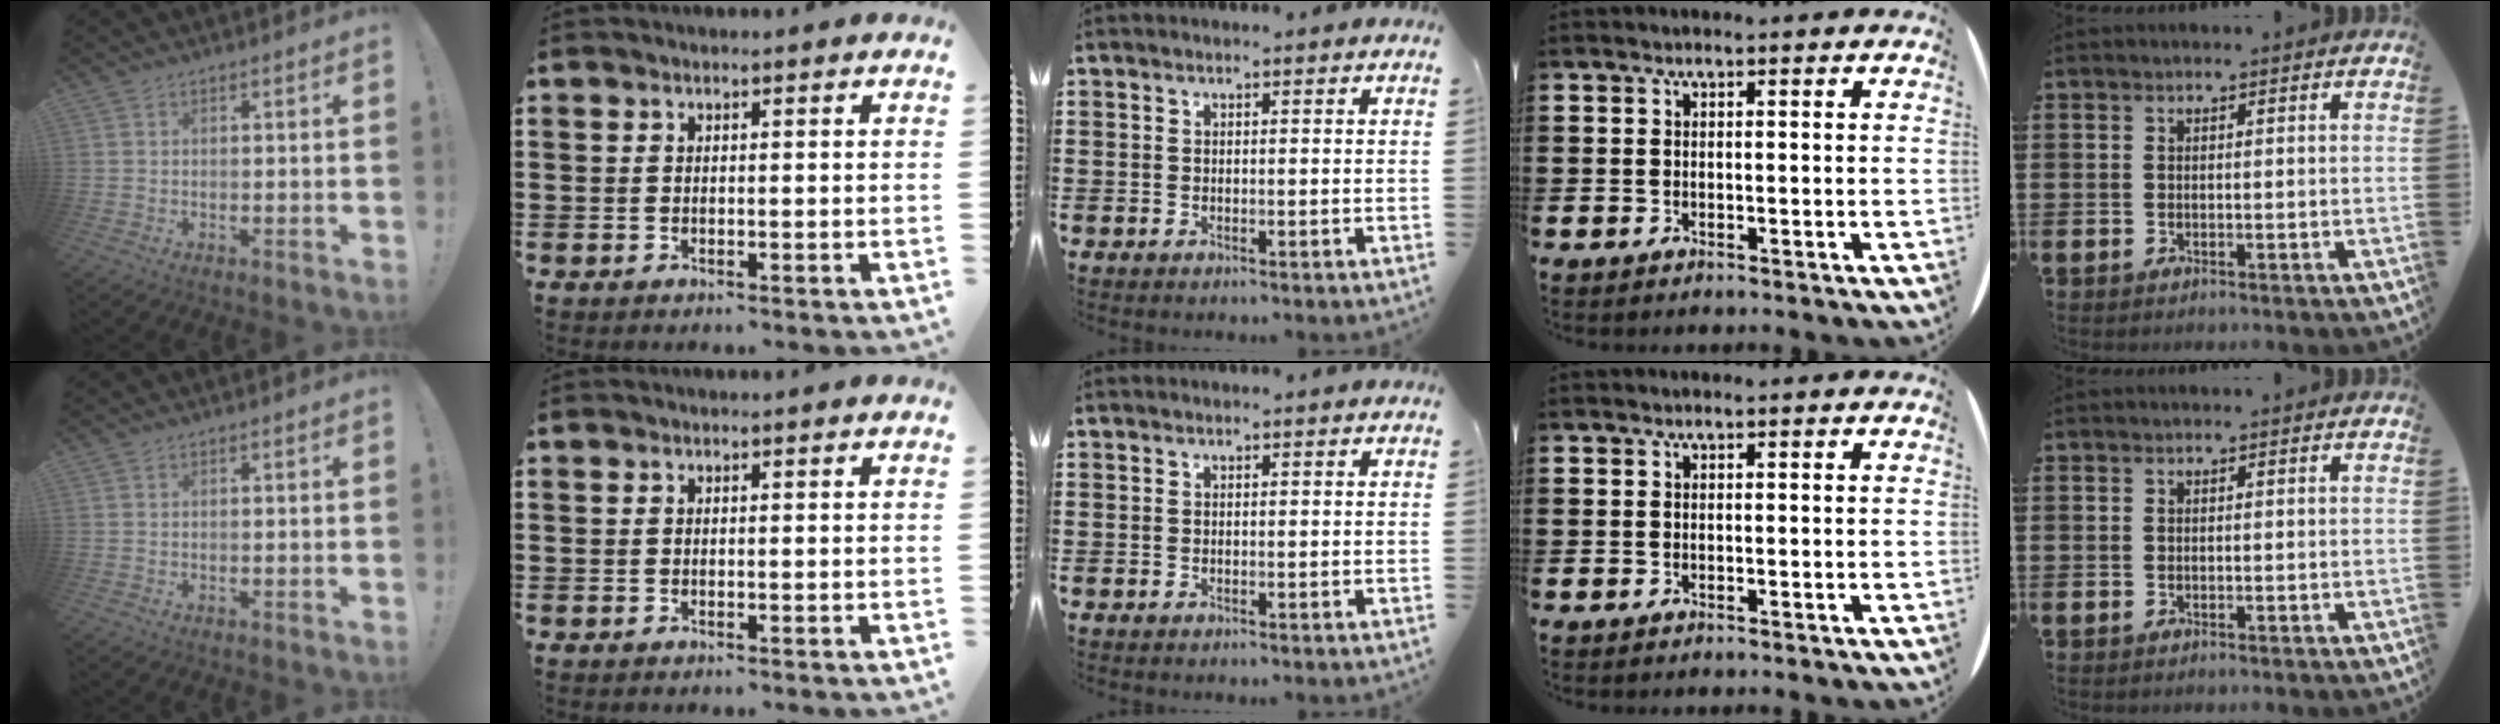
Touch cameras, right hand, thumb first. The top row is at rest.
{}